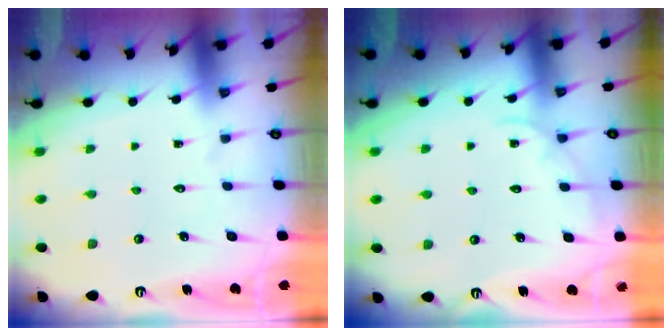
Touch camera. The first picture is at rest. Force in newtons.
{"total": 2.1, "press": 2.1, "slide": 0.3}